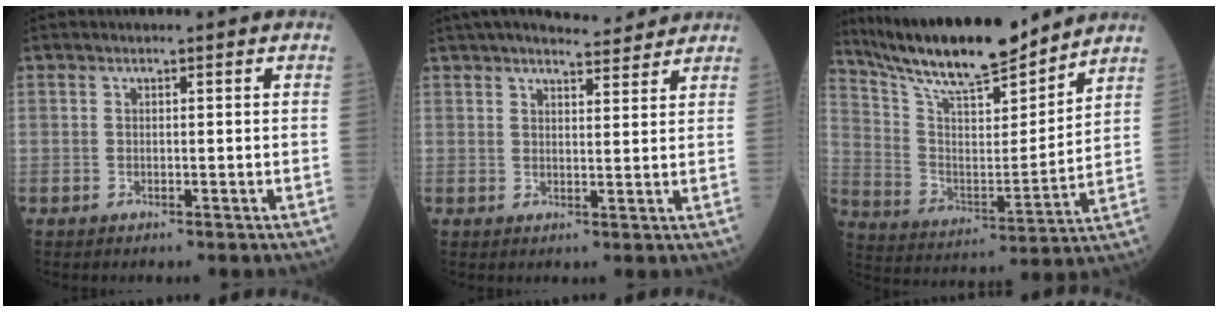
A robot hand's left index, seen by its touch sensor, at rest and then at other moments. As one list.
[{"total": 10.9, "force": [10.0, 1.7, 4.0], "torque": [-0.066, 0.012, 0.143]}, {"total": 19.4, "force": [17.0, 2.8, 8.9], "torque": [-0.167, 0.000, 0.300]}]